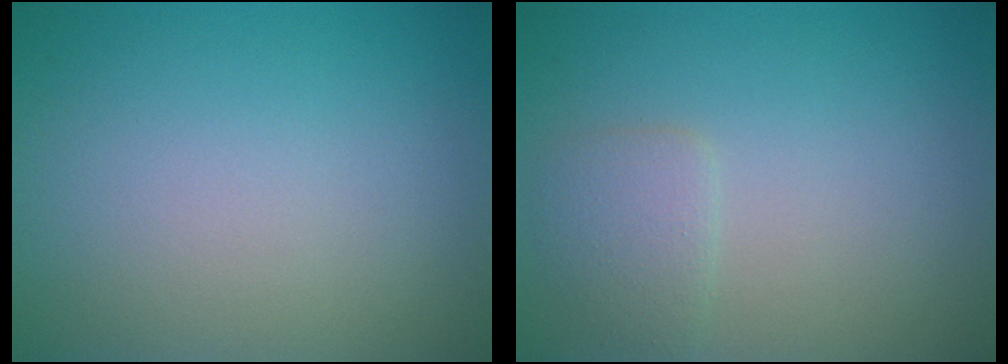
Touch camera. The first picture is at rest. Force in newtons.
{"total": 1.7, "press": 1.7, "slide": 0.1}